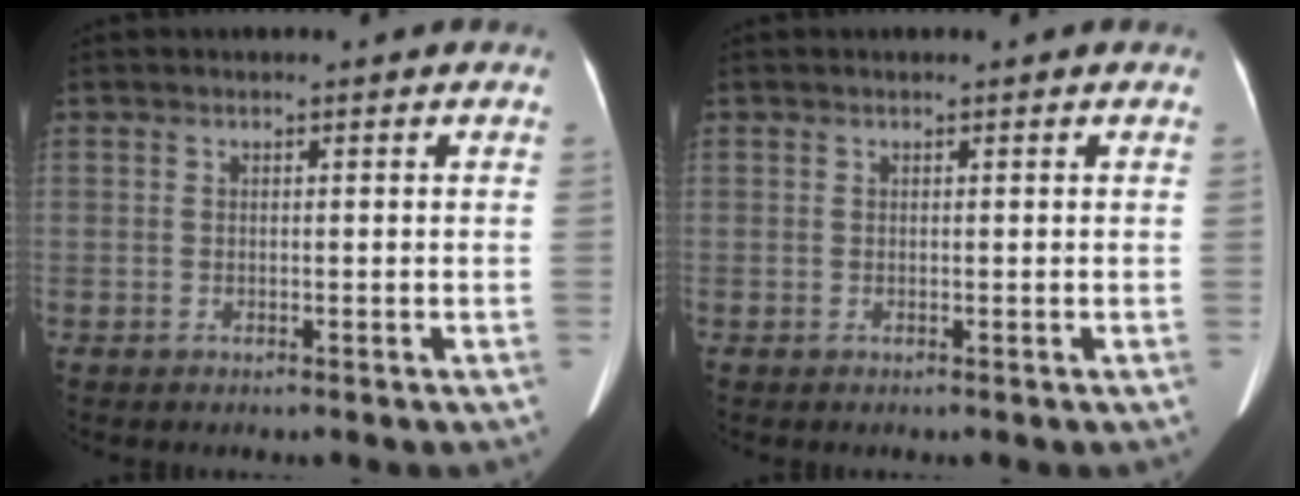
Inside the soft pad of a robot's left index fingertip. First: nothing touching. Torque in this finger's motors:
{"motor_torque": [0.08, -0.04, 0.03, -0.01]}